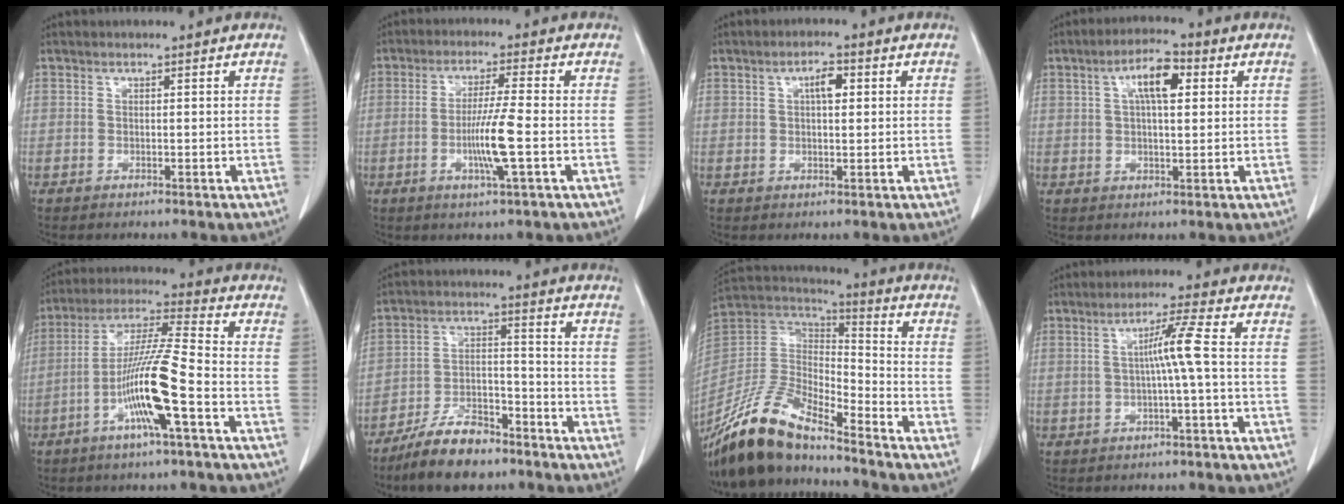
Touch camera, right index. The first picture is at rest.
{"total": 7.5, "force": [-1.9, -0.2, 7.3], "torque": [-0.137, -0.007, -0.034]}
{"total": 3.8, "force": [1.1, 1.6, 3.3], "torque": [-0.061, 0.010, 0.018]}
{"total": 7.5, "force": [2.3, 2.6, 6.6], "torque": [-0.124, 0.018, 0.039]}
{"total": 13.3, "force": [-4.8, 0.3, 12.4], "torque": [-0.244, 0.002, -0.094]}
{"total": 11.4, "force": [-8.6, 4.0, 6.3], "torque": [-0.118, 0.000, -0.158]}
{"total": 18.9, "force": [-15.1, 5.2, 10.0], "torque": [-0.214, -0.006, -0.291]}
{"total": 5.3, "force": [-0.2, -0.8, 5.2], "torque": [-0.094, 0.011, 0.000]}